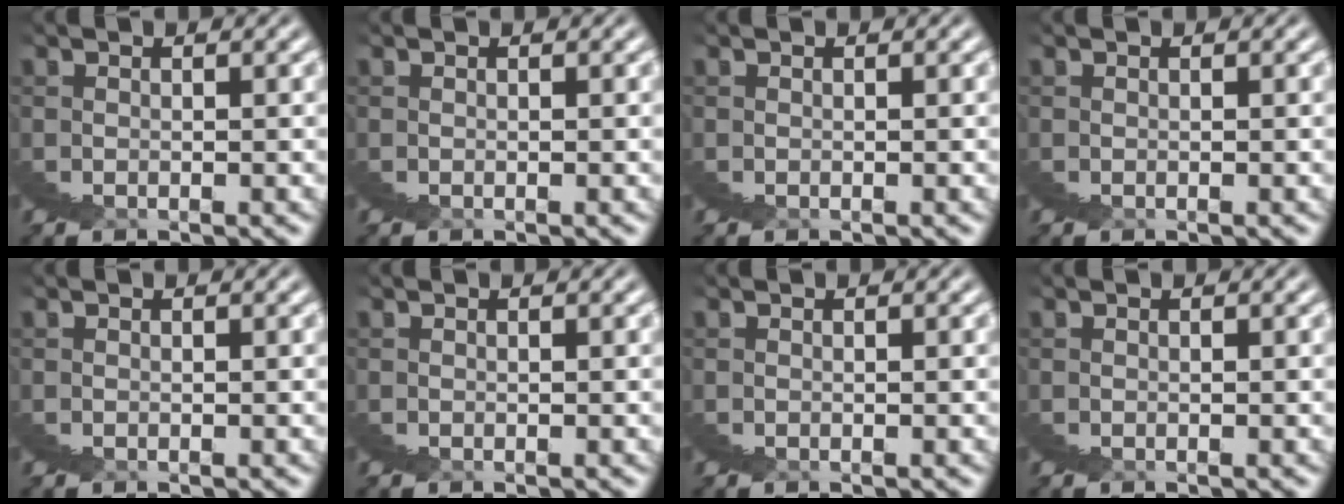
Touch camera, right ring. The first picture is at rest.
{"total": 0.0}
{"total": 0.0}
{"total": 0.0}
{"total": 0.0}
{"total": 0.0}
{"total": 0.0}
{"total": 0.0}